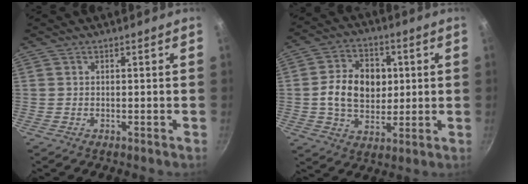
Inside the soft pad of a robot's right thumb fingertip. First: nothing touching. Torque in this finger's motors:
{"motor_torque": [0.89, 2.09, 0.82, 0.03, 0.08]}